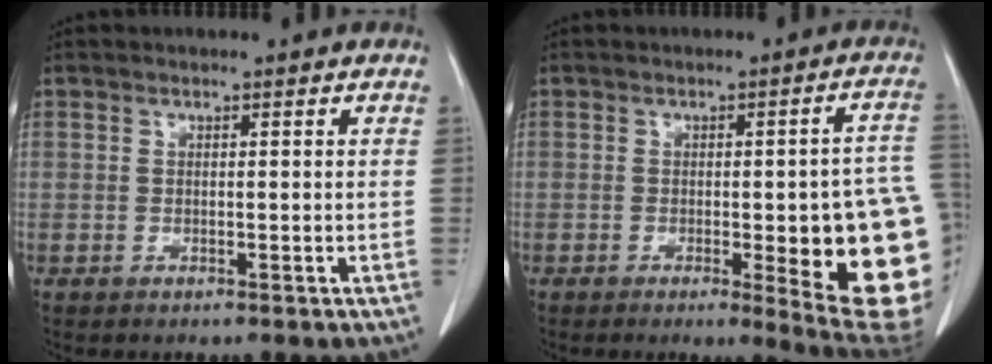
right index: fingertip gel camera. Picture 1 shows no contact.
{"total": 17.1, "force": [-3.1, 2.8, 16.6], "torque": [-0.128, 0.009, -0.021]}